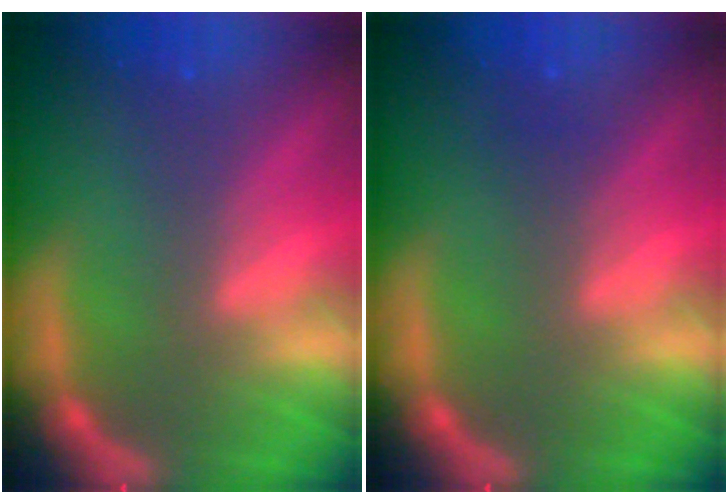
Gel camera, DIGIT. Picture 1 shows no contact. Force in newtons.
{"total": 1.0}